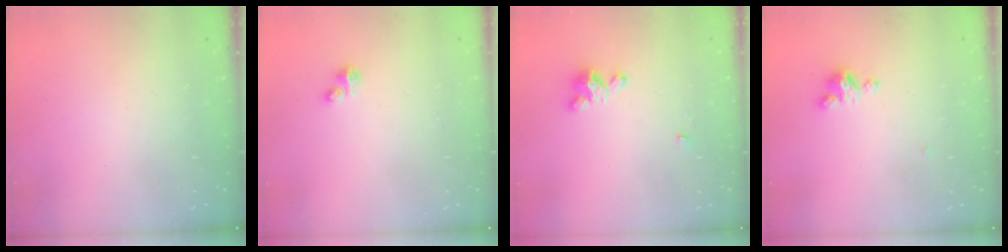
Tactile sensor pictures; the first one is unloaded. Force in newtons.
{"total": 1.7, "press": 1.7, "slide": 0.4}
{"total": 3.5, "press": 3.5, "slide": 0.2}
{"total": 2.9, "press": 2.9, "slide": 0.3}